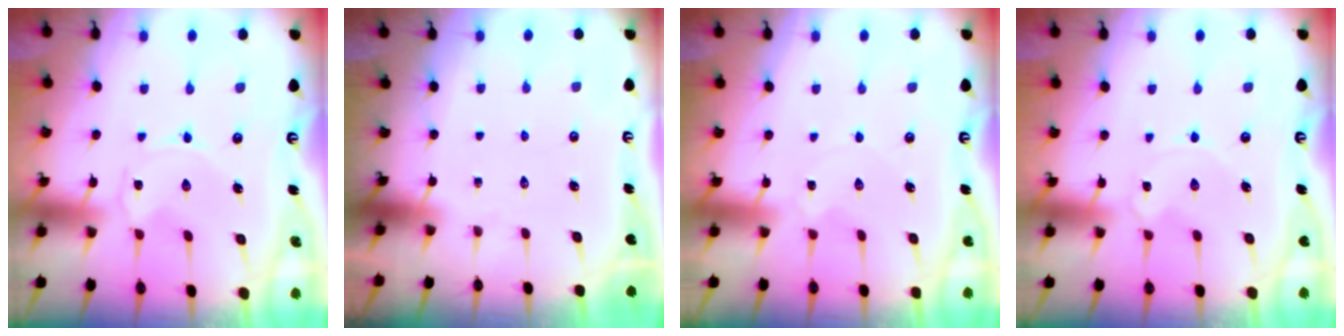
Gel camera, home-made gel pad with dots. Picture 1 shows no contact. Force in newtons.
{"total": 0.0}
{"total": 0.8, "press": 0.7, "slide": 0.3}
{"total": 1.8, "press": 1.8, "slide": 0.3}